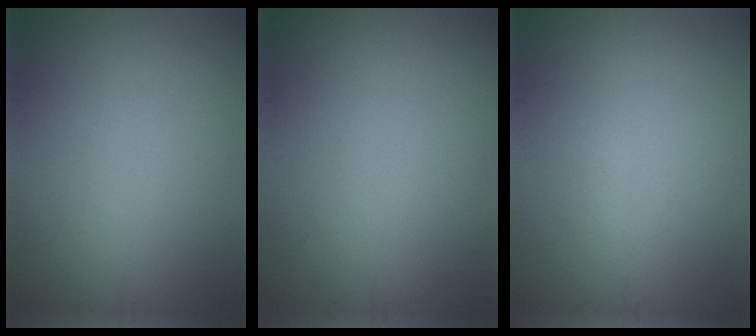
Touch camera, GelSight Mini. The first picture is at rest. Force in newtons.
{"total": 0.0}
{"total": 0.5, "press": 0.5, "slide": 0.1}